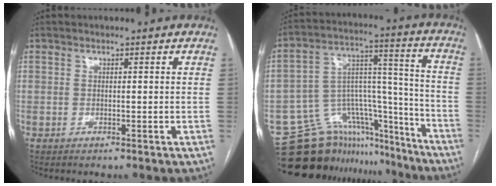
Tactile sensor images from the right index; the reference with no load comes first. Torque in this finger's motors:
{"motor_torque": [-0.51, -0.30, -1.05, -0.21]}